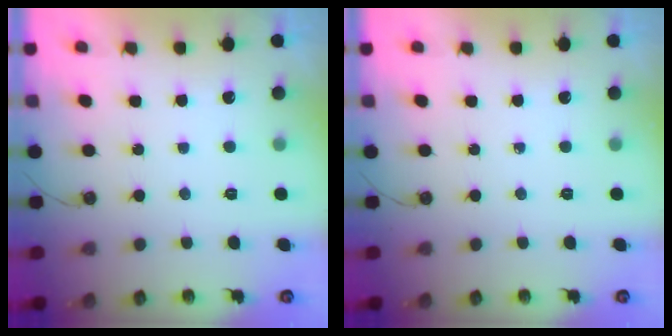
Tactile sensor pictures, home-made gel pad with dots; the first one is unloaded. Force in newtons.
{"total": 0.0}